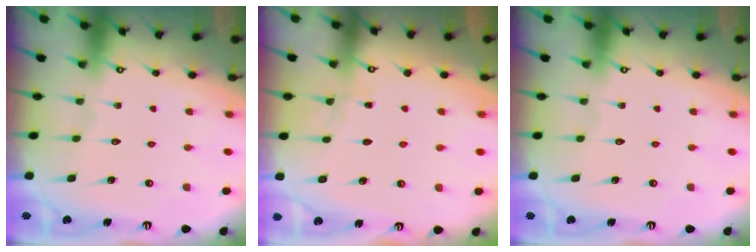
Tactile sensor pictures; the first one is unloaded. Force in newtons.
{"total": 3.1, "press": 3.1, "slide": 0.4}
{"total": 0.0}